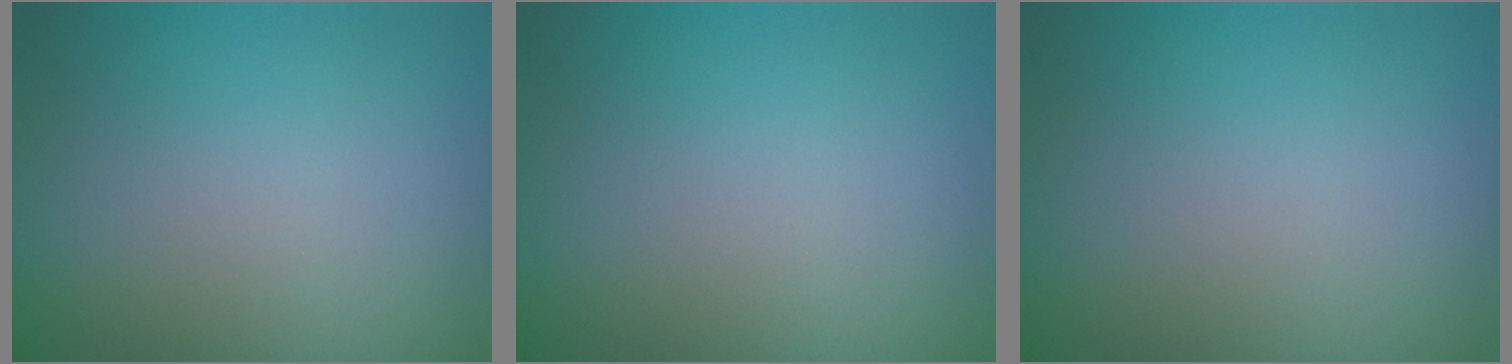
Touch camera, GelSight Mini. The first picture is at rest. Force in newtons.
{"total": 0.0}
{"total": 0.0}